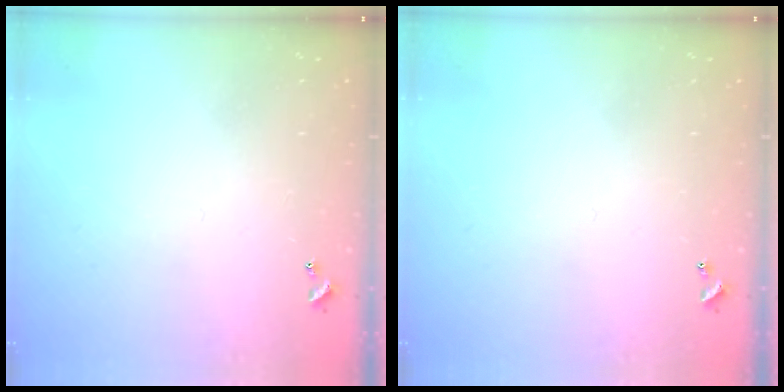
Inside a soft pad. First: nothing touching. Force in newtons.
{"total": 0.0}